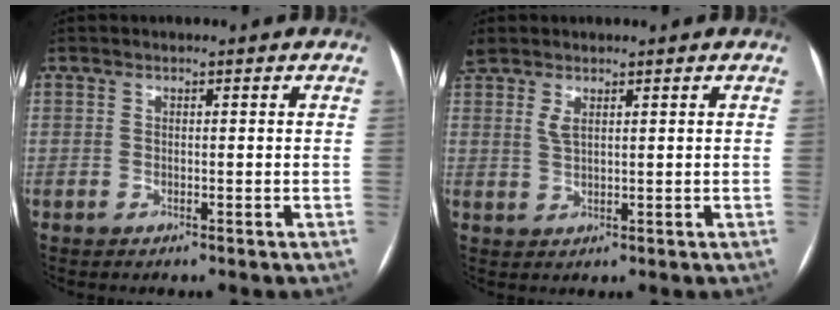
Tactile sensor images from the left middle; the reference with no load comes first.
{"total": 3.4, "force": [2.2, 1.3, 2.3], "torque": [-0.069, 0.007, 0.052]}